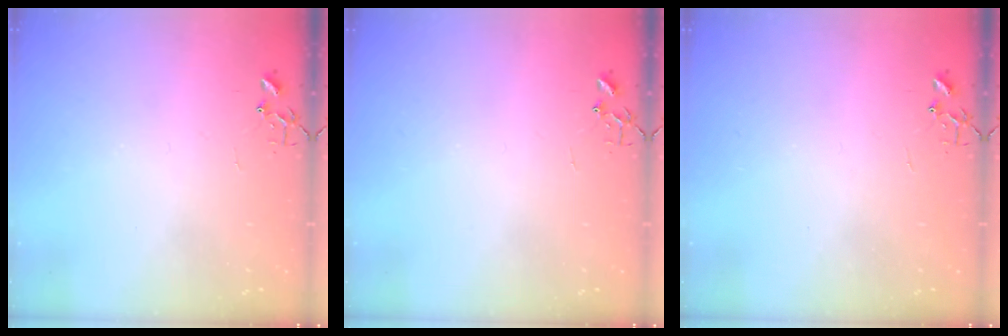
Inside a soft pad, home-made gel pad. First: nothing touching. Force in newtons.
{"total": 0.0}
{"total": 0.0}